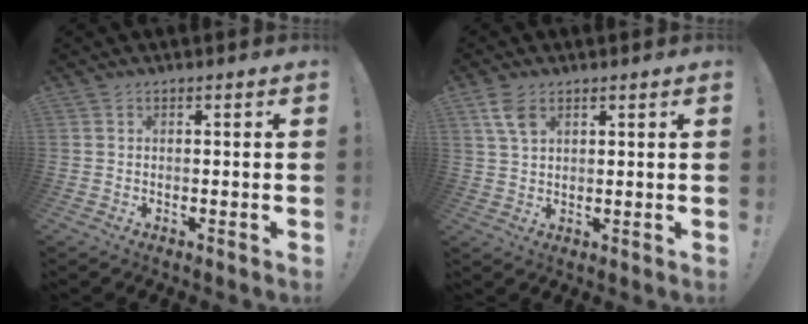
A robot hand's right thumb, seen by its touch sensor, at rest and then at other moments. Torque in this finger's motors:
{"motor_torque": [0.05, 0.13, 0.63, 0.26, 0.01]}